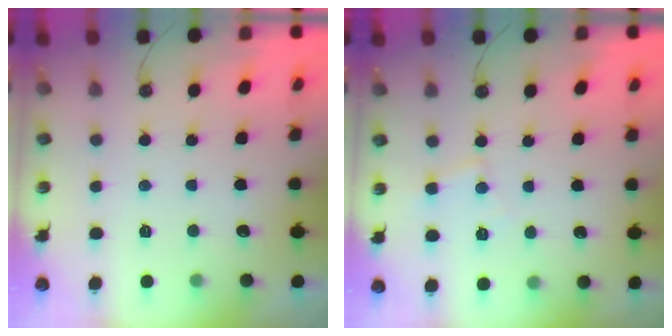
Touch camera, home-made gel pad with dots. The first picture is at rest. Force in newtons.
{"total": 5.9, "press": 5.9, "slide": 0.2}